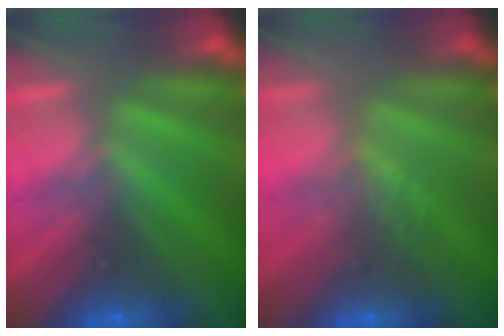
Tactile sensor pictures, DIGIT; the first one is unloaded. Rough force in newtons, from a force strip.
{"total": 1.3}